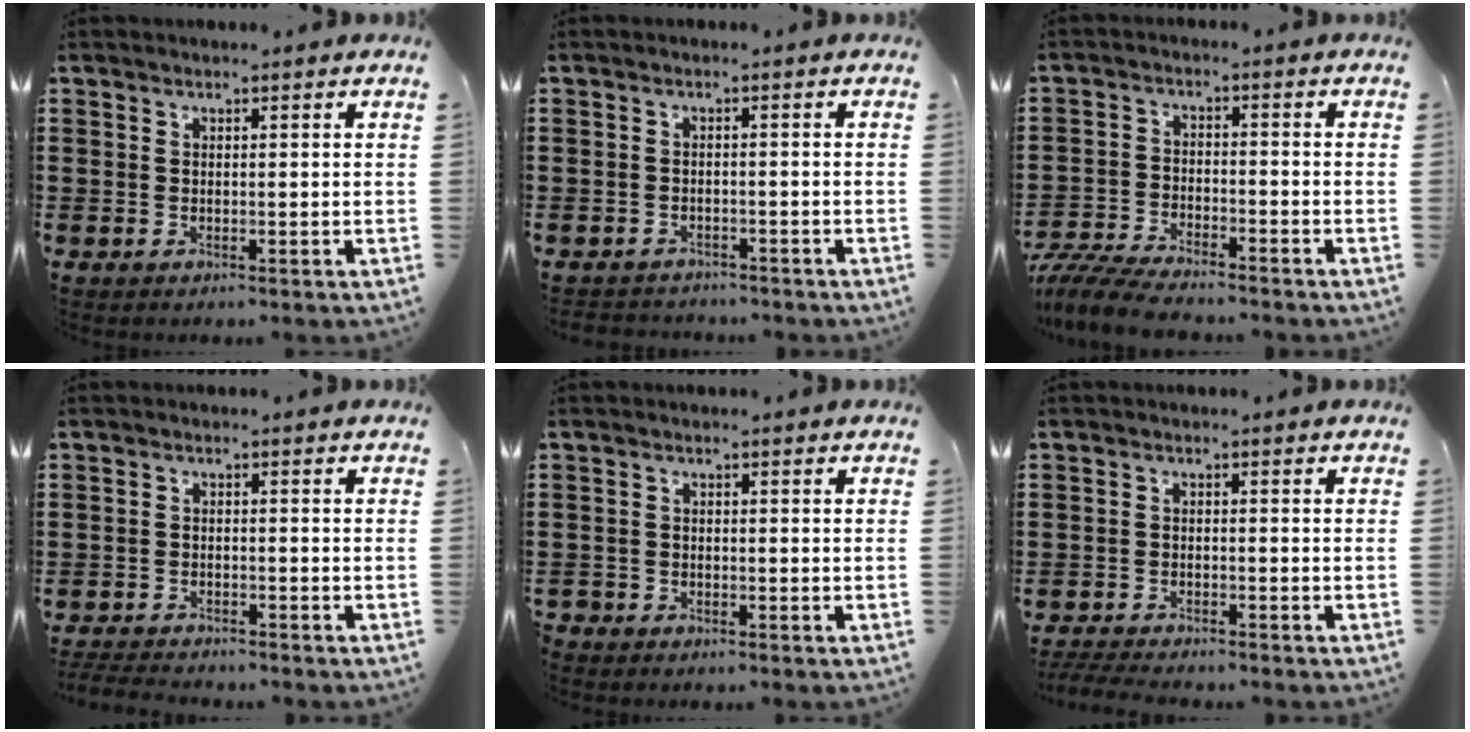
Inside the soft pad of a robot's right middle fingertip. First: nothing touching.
{"total": 1.8, "force": [-1.8, 0.3, -0.2], "torque": [-0.005, -0.002, -0.041]}
{"total": 6.4, "force": [-6.2, 0.6, 1.6], "torque": [-0.048, -0.003, -0.124]}
{"total": 2.7, "force": [-2.7, 0.2, 0.2], "torque": [-0.015, -0.008, -0.060]}
{"total": 1.1, "force": [-1.1, 0.4, -0.1], "torque": [-0.002, 0.003, -0.025]}
{"total": 2.9, "force": [-2.9, 0.3, 0.6], "torque": [-0.019, -0.005, -0.061]}